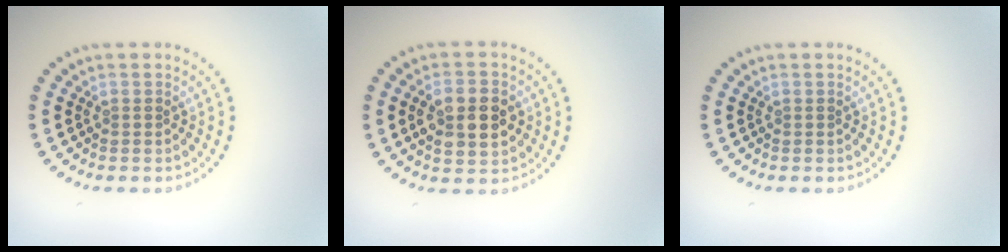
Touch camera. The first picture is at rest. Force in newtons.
{"total": 5.0, "press": 5.0, "slide": 0.3}
{"total": 0.0}